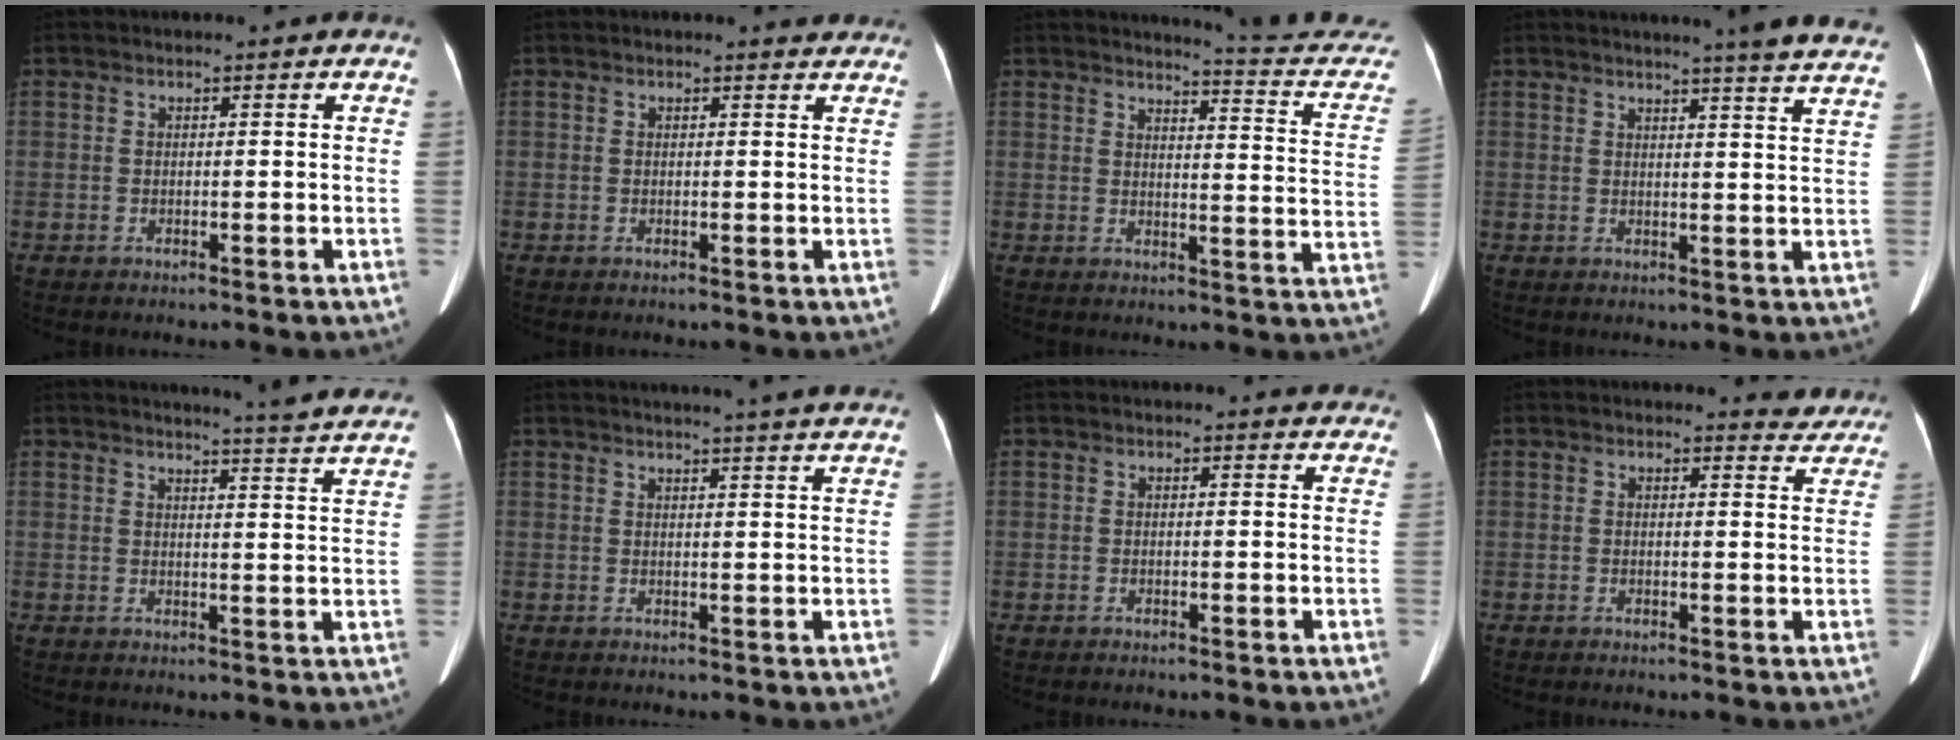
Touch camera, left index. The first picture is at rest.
{"total": 2.6, "force": [2.4, 0.6, 0.5], "torque": [-0.008, -0.004, 0.015]}
{"total": 13.3, "force": [13.1, 0.0, 2.4], "torque": [-0.019, -0.092, 0.122]}
{"total": 13.3, "force": [12.1, -0.8, 5.4], "torque": [-0.070, -0.041, 0.122]}
{"total": 11.2, "force": [10.7, -1.5, 2.8], "torque": [-0.043, -0.048, 0.110]}
{"total": 11.9, "force": [10.8, -0.7, 5.0], "torque": [-0.071, -0.003, 0.115]}
{"total": 2.9, "force": [2.8, 0.9, 0.4], "torque": [-0.002, -0.005, 0.012]}
{"total": 3.9, "force": [3.7, 1.1, 0.1], "torque": [0.012, -0.021, 0.021]}